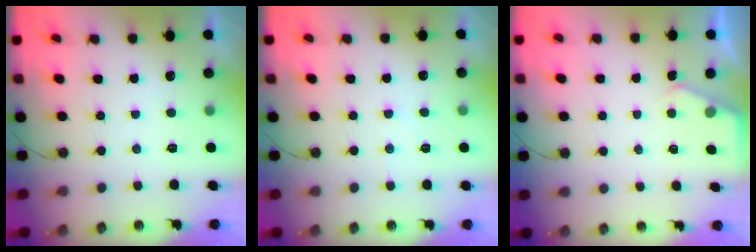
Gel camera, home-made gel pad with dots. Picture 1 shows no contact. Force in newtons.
{"total": 2.7, "press": 2.7, "slide": 0.3}
{"total": 2.1, "press": 2.1, "slide": 0.4}